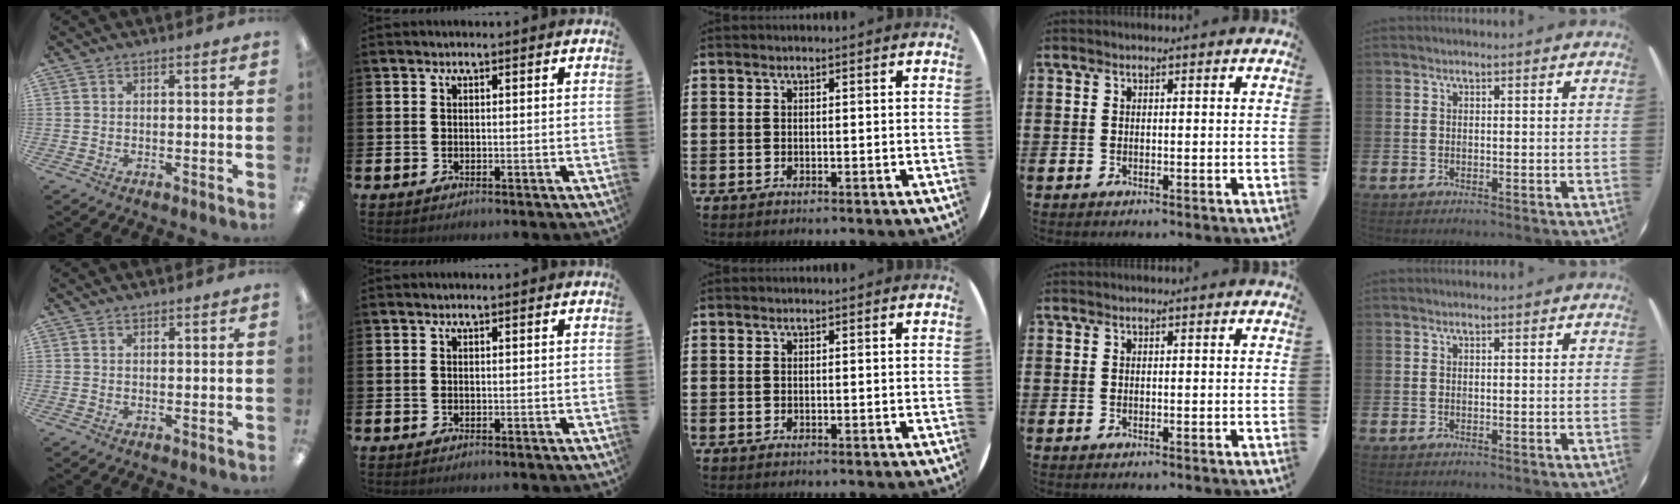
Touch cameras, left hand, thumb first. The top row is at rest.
{"thumb": {"total": 0.7, "force": [0.6, 0.3, 0.2], "torque": [-0.004, 0.000, 0.012]}}